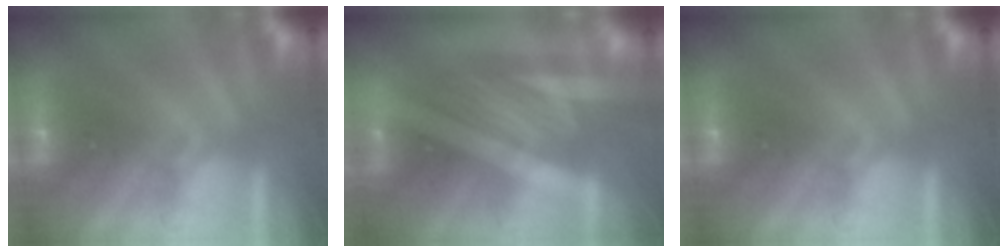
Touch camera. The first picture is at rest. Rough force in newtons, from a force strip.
{"total": 1.8}
{"total": 0.0}